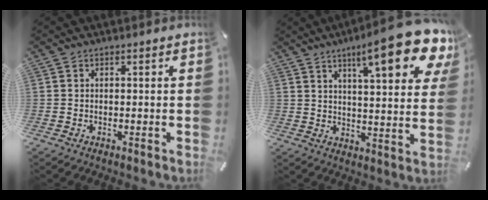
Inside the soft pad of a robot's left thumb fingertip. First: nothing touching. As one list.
[{"total": 18.6, "force": [10.5, 4.6, 14.6], "torque": [-0.222, -0.053, 0.162]}]